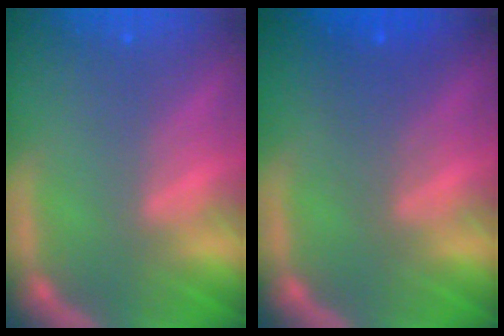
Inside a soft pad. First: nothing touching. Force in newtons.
{"total": 2.5}